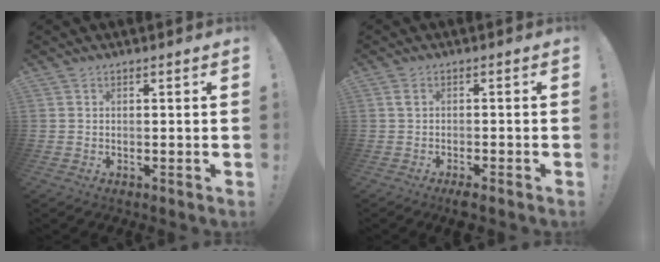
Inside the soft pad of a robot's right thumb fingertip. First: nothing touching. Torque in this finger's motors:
{"motor_torque": [0.77, 0.82, 0.33, -0.14, -0.03]}